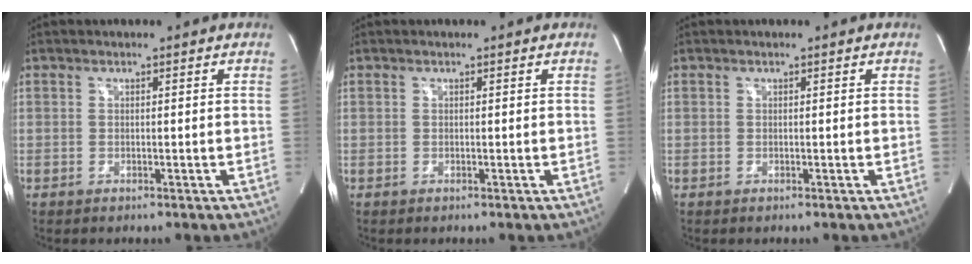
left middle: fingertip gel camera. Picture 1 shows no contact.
{"total": 0.0}
{"total": 0.0}